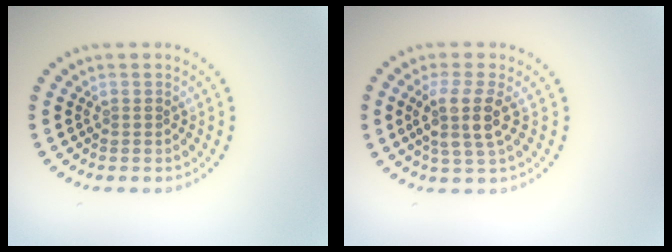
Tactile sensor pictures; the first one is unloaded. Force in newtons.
{"total": 3.3, "press": 2.7, "slide": 1.9}